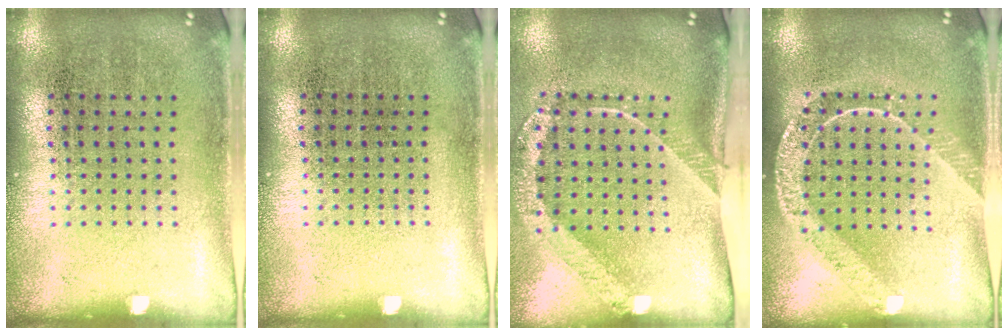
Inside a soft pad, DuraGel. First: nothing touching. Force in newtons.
{"total": 0.0}
{"total": 2.5, "press": 1.6, "slide": 1.9}
{"total": 1.7, "press": 1.5, "slide": 0.8}